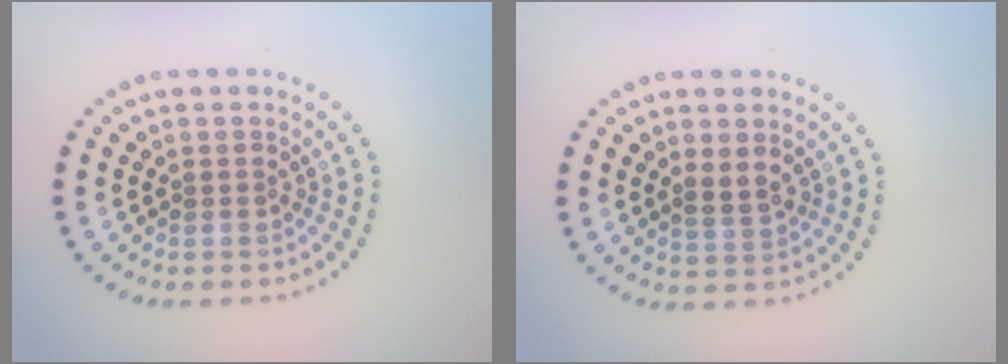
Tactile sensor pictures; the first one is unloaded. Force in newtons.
{"total": 1.8, "press": 1.6, "slide": 0.7}